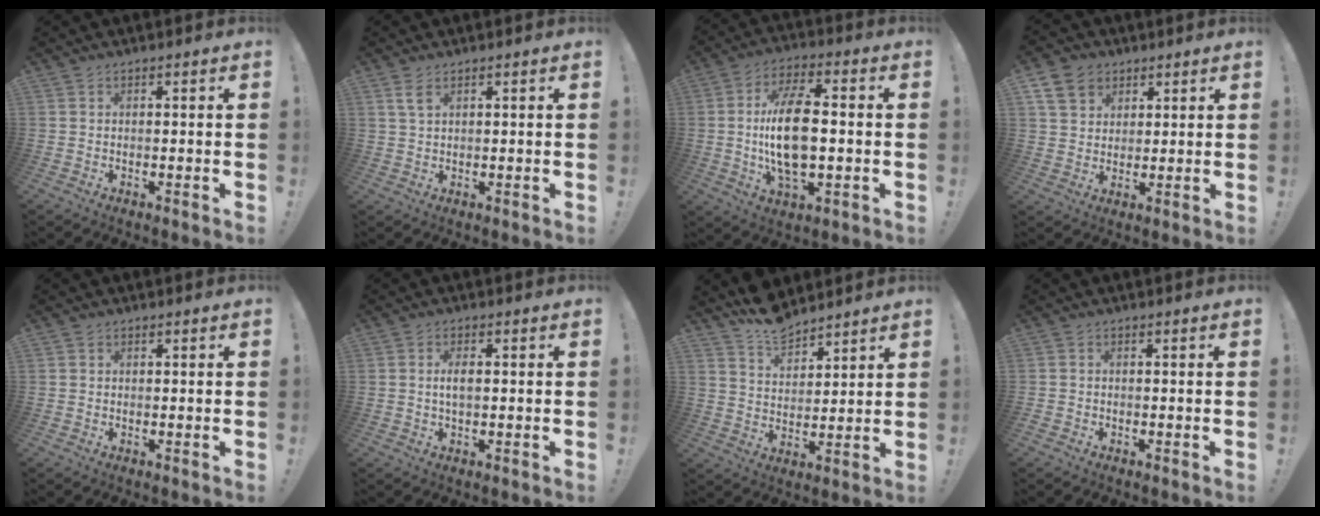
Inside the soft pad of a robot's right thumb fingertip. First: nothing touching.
{"total": 3.3, "force": [1.8, 1.3, 2.5], "torque": [-0.045, -0.003, 0.032]}
{"total": 16.4, "force": [-0.4, 7.9, 14.3], "torque": [-0.274, -0.003, -0.015]}
{"total": 9.3, "force": [4.8, 7.3, 3.4], "torque": [-0.053, -0.018, 0.098]}
{"total": 0.7, "force": [0.3, 0.6, 0.1], "torque": [0.005, -0.001, 0.005]}
{"total": 3.0, "force": [0.1, 1.1, 2.8], "torque": [-0.045, 0.003, 0.000]}
{"total": 9.8, "force": [8.5, 3.9, 2.9], "torque": [-0.050, -0.063, 0.160]}
{"total": 0.7, "force": [-0.6, 0.3, 0.2], "torque": [0.000, 0.001, -0.010]}